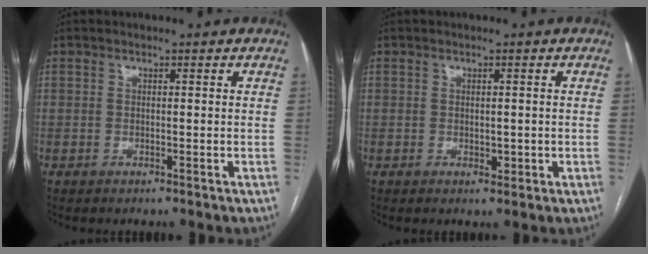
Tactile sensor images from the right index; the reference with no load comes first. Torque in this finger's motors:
{"motor_torque": [0.04, 0.03, 0.02, 0.03]}